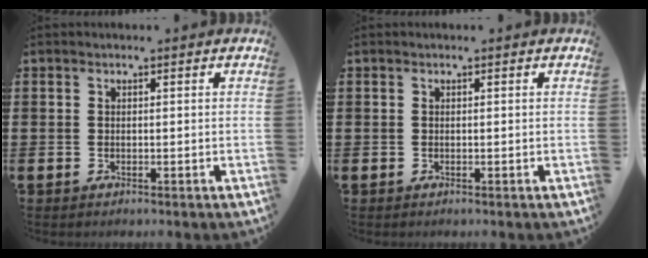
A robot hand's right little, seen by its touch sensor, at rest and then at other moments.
{"total": 0.0}